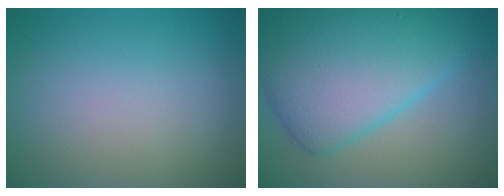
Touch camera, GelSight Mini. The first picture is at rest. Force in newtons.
{"total": 9.4, "press": 9.4, "slide": 0.1}